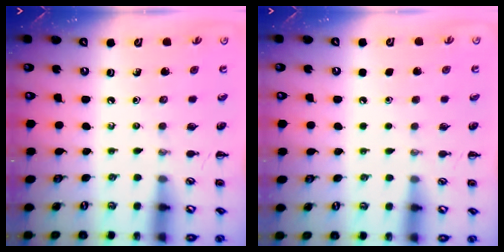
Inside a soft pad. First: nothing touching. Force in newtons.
{"total": 1.7, "press": 1.7, "slide": 0.1}